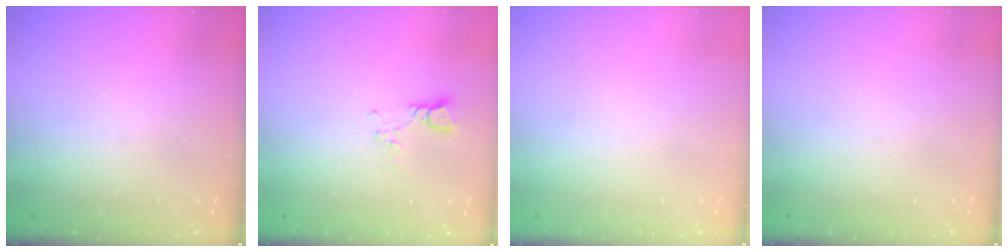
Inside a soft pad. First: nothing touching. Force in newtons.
{"total": 3.6, "press": 3.6, "slide": 0.3}
{"total": 0.0}
{"total": 0.0}